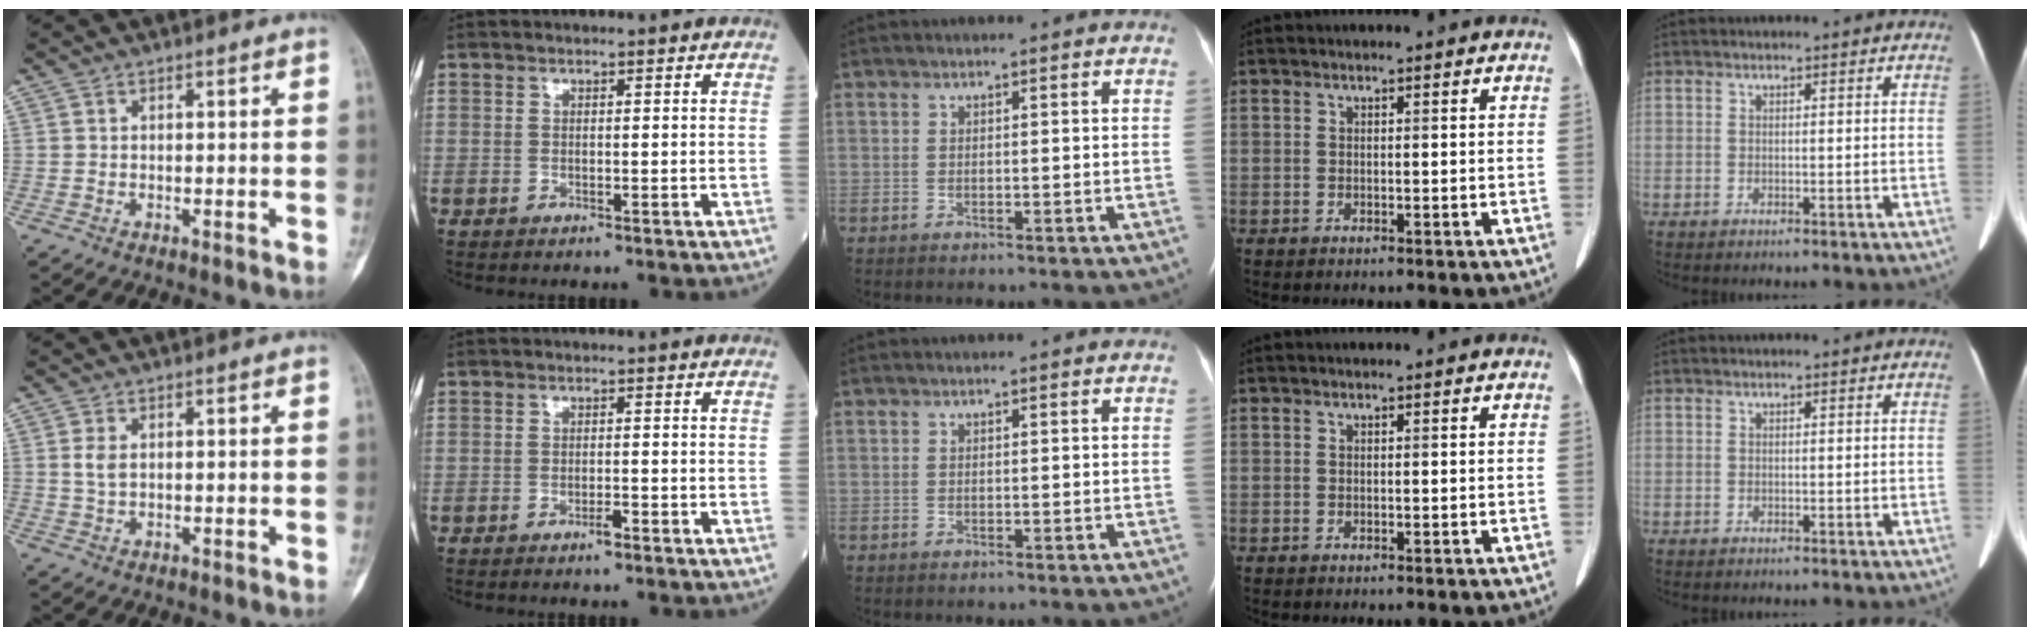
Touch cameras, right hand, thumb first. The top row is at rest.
{"thumb": {"total": 2.3, "force": [0.5, 1.3, 1.8], "torque": [-0.038, 0.003, 0.011]}, "index": {"total": 1.3, "force": [-0.9, 0.2, 0.9], "torque": [-0.017, 0.000, -0.016]}}